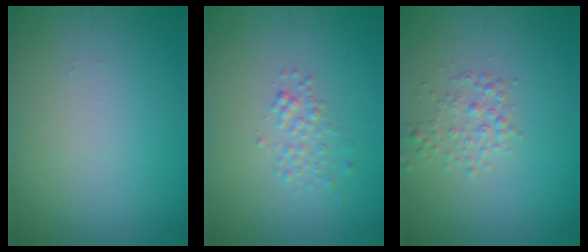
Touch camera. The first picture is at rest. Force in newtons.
{"total": 1.5, "press": 1.5, "slide": 0.1}
{"total": 1.7, "press": 1.7, "slide": 0.1}